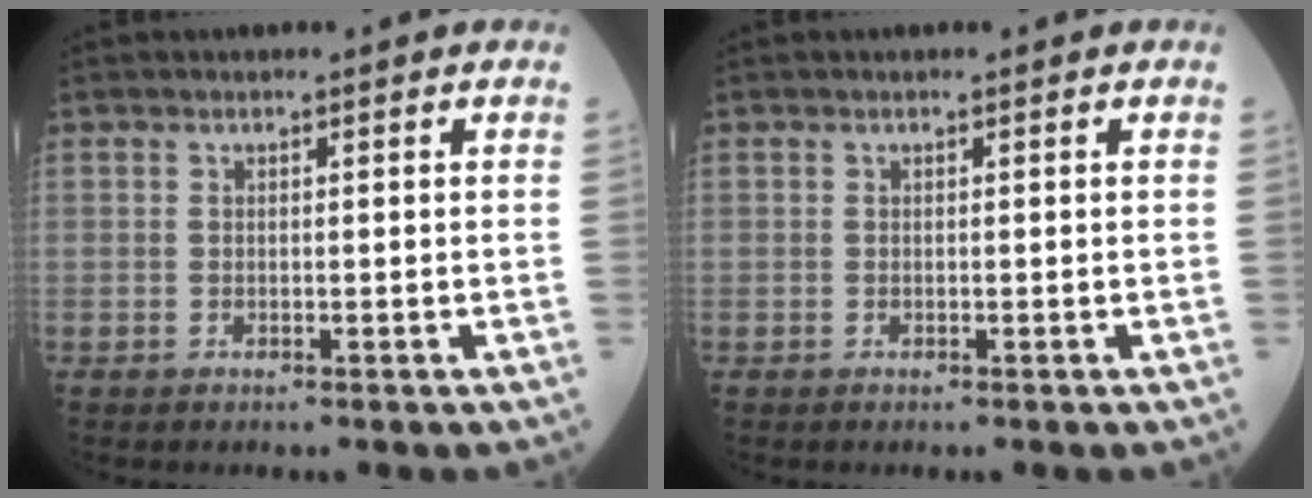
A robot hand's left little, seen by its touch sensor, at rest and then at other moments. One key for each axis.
{"total": 0.0}